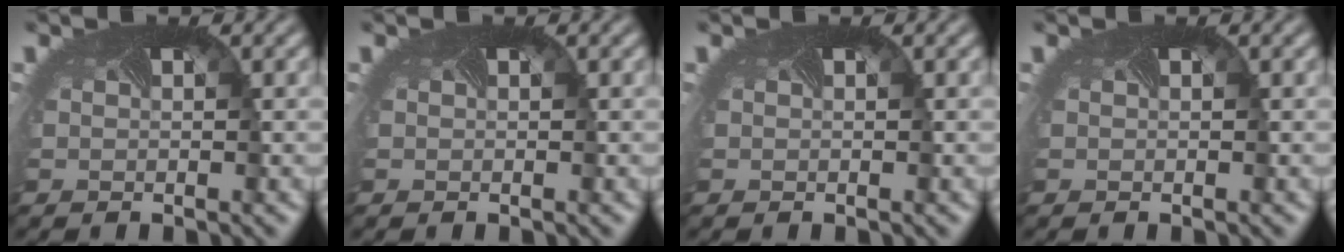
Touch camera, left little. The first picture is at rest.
{"total": 0.0}
{"total": 0.0}
{"total": 0.0}